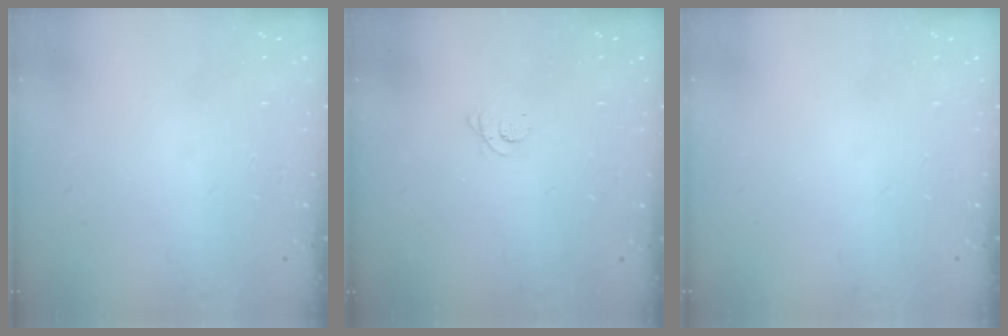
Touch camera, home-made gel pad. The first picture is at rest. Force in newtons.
{"total": 2.4, "press": 2.4, "slide": 0.3}
{"total": 0.0}